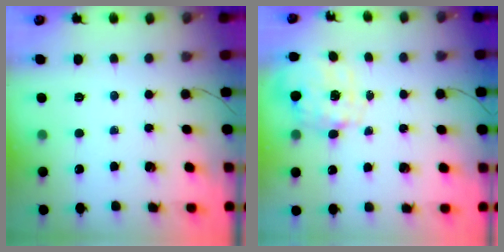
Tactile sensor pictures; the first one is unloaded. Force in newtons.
{"total": 2.7, "press": 2.6, "slide": 0.8}